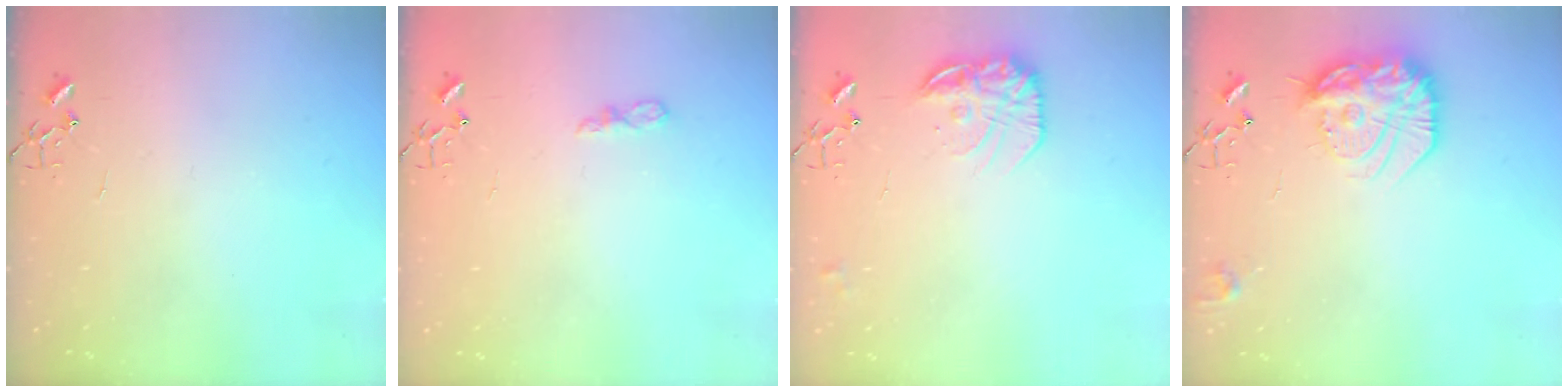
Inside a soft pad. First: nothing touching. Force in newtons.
{"total": 5.0, "press": 5.0, "slide": 0.5}
{"total": 15.5, "press": 15.5, "slide": 1.0}
{"total": 19.0, "press": 18.9, "slide": 1.4}